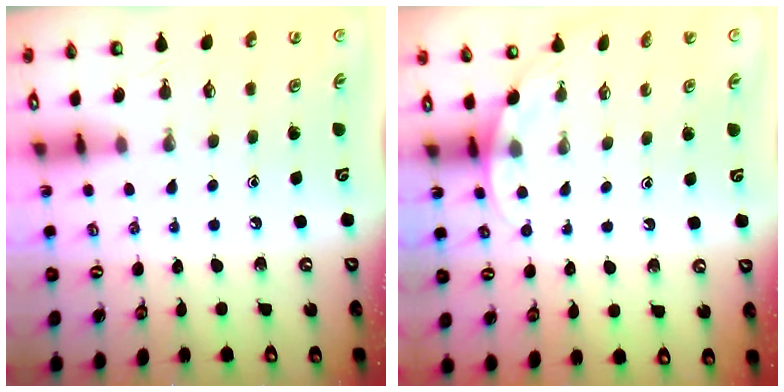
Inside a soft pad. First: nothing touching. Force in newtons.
{"total": 2.8, "press": 2.8, "slide": 0.1}